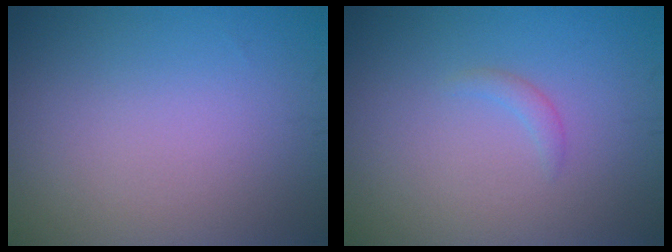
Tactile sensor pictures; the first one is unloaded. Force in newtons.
{"total": 0.9, "press": 0.9, "slide": 0.1}